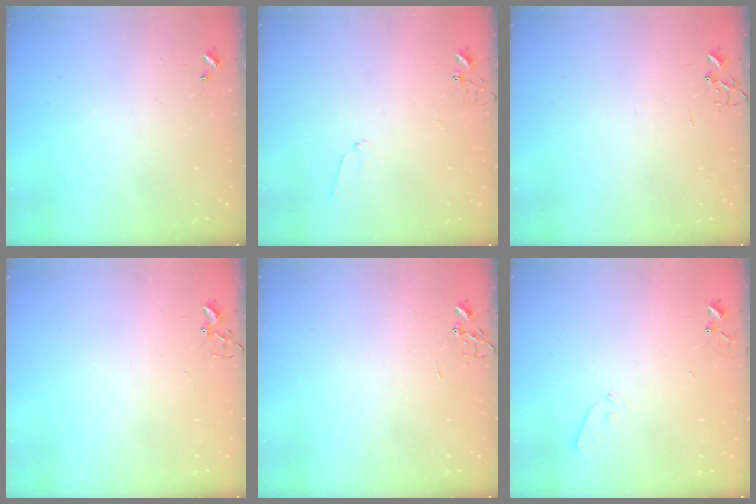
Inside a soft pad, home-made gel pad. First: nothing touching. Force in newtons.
{"total": 5.8, "press": 5.8, "slide": 0.7}
{"total": 0.0}
{"total": 2.4, "press": 2.4, "slide": 0.3}
{"total": 0.0}
{"total": 3.4, "press": 3.4, "slide": 0.5}